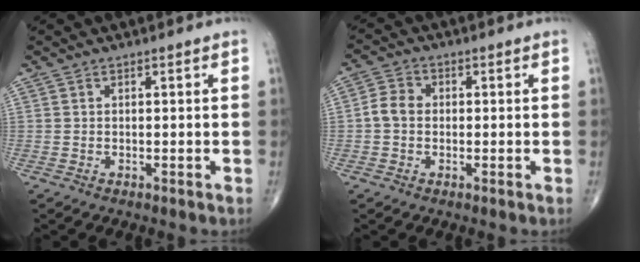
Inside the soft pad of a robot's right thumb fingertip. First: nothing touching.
{"total": 4.1, "force": [-0.3, 3.3, 2.4], "torque": [-0.040, 0.012, -0.014]}